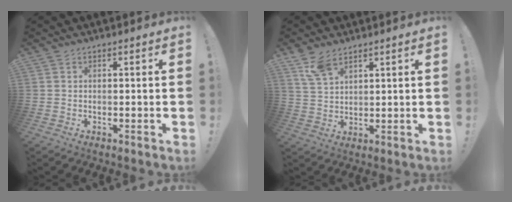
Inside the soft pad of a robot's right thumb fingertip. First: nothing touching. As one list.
[{"total": 6.8, "force": [4.9, 2.8, 3.8], "torque": [-0.076, -0.021, 0.094]}]